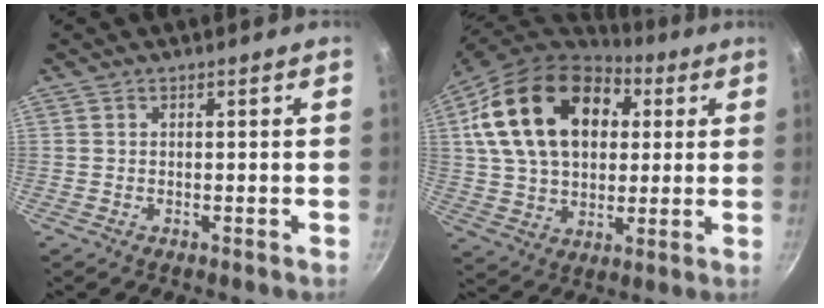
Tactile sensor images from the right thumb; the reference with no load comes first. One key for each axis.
{"total": 22.9, "fx": 6.9, "fy": 15.7, "fz": 15.2, "tx": -0.241, "ty": 0.004, "tz": 0.116}